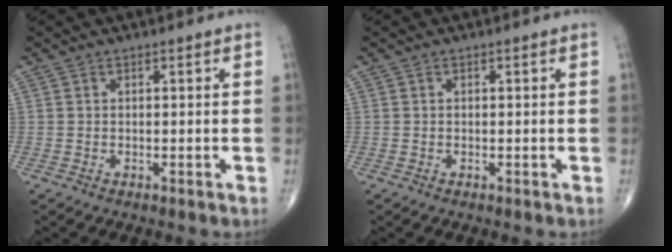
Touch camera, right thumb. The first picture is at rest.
{"total": 0.0}